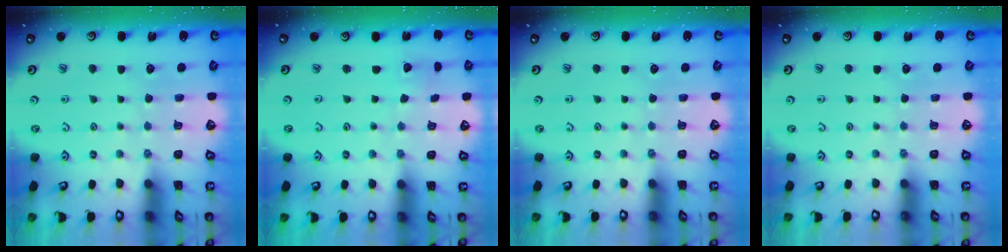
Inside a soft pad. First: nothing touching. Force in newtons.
{"total": 1.2, "press": 1.2, "slide": 0.1}
{"total": 0.0}
{"total": 0.0}